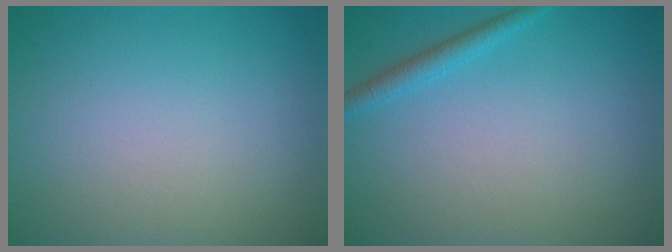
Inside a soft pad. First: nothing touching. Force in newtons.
{"total": 1.6, "press": 1.6, "slide": 0.1}